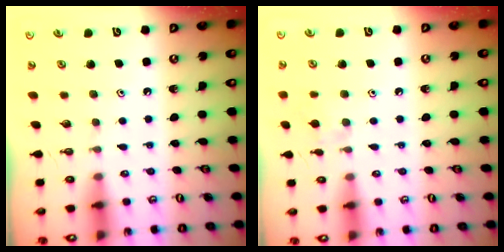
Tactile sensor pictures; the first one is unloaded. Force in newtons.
{"total": 6.6, "press": 6.5, "slide": 0.8}